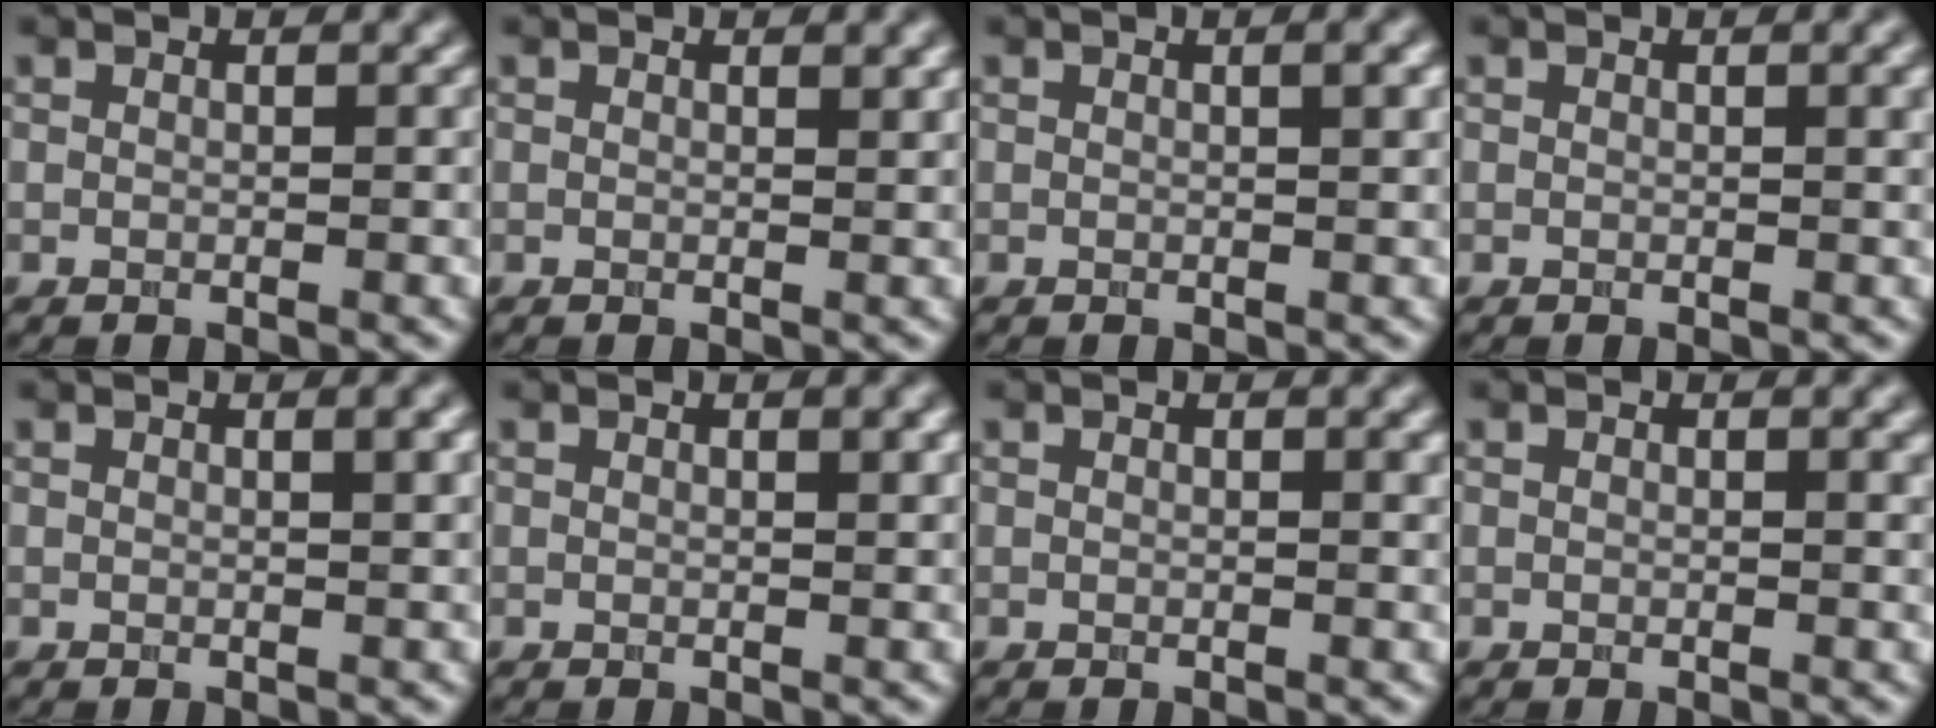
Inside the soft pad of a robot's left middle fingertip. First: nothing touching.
{"total": 1.0, "force": [0.6, 0.2, 0.7], "torque": [-0.008, 0.000, 0.009]}
{"total": 1.9, "force": [0.6, 0.5, 1.7], "torque": [-0.019, 0.005, 0.006]}
{"total": 1.5, "force": [0.5, 0.4, 1.3], "torque": [-0.015, 0.004, 0.005]}
{"total": 2.1, "force": [0.8, 0.6, 1.8], "torque": [-0.017, 0.005, 0.007]}
{"total": 1.3, "force": [0.6, 0.3, 1.0], "torque": [-0.013, 0.002, 0.009]}
{"total": 0.9, "force": [0.4, 0.2, 0.8], "torque": [-0.005, 0.002, 0.005]}
{"total": 1.0, "force": [0.4, 0.3, 0.8], "torque": [-0.005, 0.003, 0.005]}